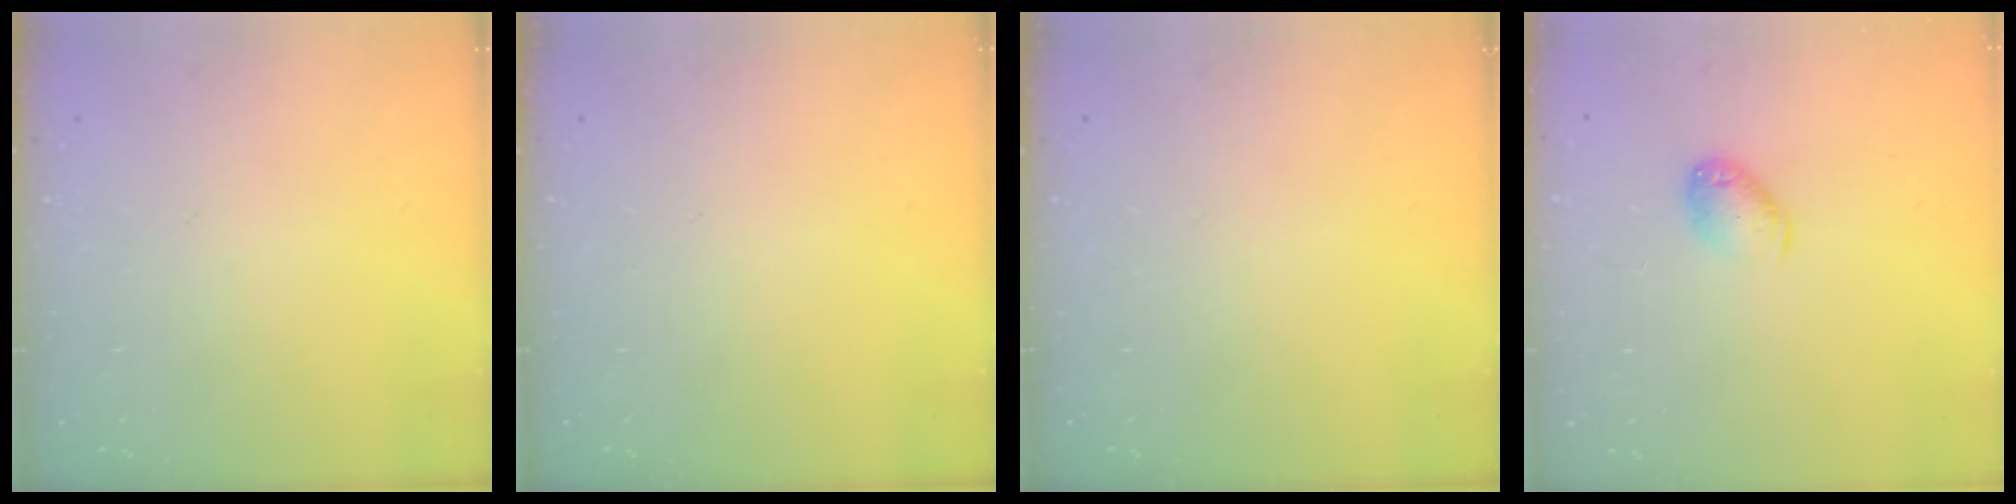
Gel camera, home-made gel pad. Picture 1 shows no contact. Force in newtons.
{"total": 0.0}
{"total": 0.0}
{"total": 8.4, "press": 8.3, "slide": 1.1}